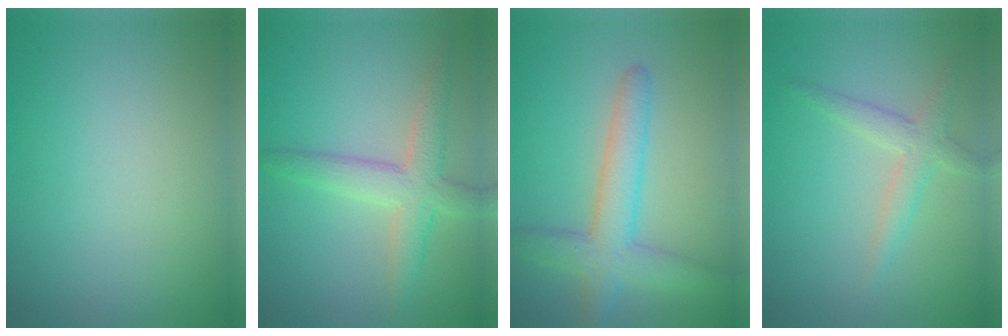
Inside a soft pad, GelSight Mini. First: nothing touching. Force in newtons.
{"total": 4.1, "press": 4.1, "slide": 0.4}
{"total": 4.9, "press": 4.9, "slide": 0.4}
{"total": 2.4, "press": 2.4, "slide": 0.1}